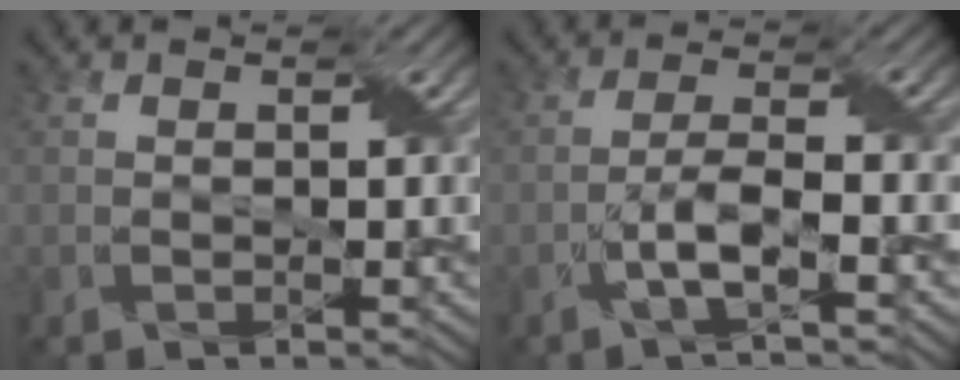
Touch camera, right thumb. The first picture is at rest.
{"total": 3.6, "force": [-2.1, 0.4, 2.9], "torque": [-0.062, 0.005, -0.046]}